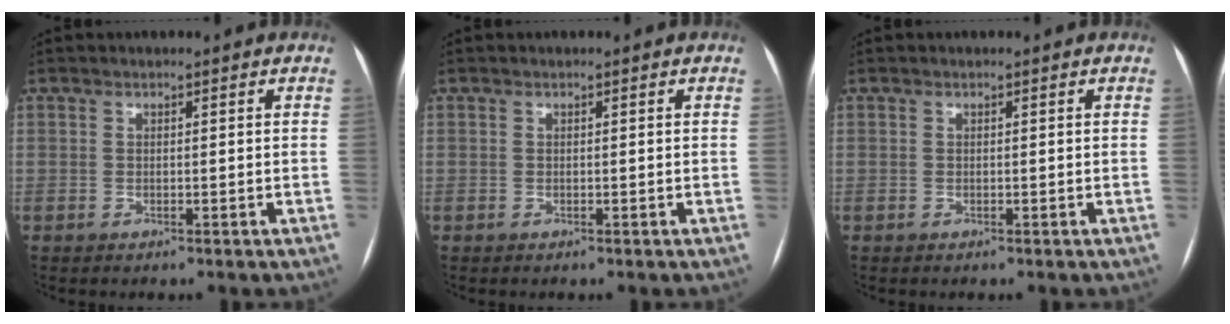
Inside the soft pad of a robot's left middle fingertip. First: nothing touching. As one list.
[{"total": 0.0}, {"total": 0.0}]